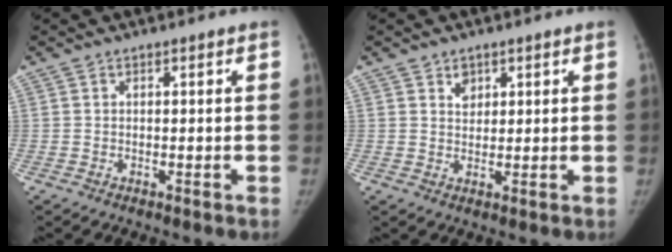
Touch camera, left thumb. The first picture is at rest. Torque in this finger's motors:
{"motor_torque": [0.19, -0.13, 0.57, -0.46, 0.06]}